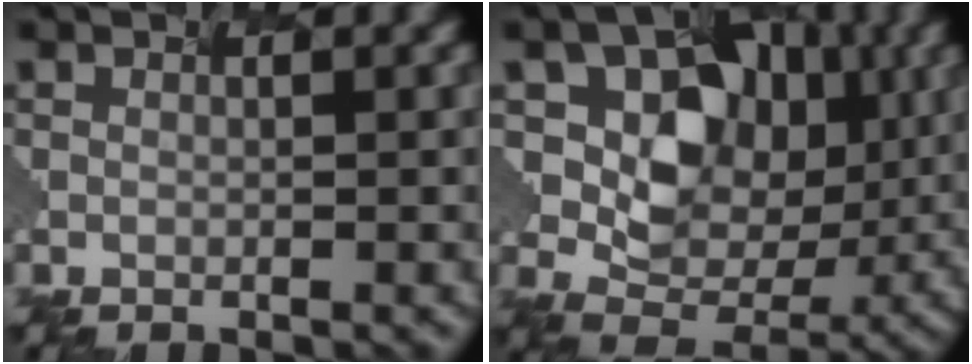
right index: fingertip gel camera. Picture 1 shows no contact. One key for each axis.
{"total": 8.3, "fx": 1.4, "fy": 6.6, "fz": 4.8, "tx": -0.102, "ty": -0.018, "tz": 0.032}